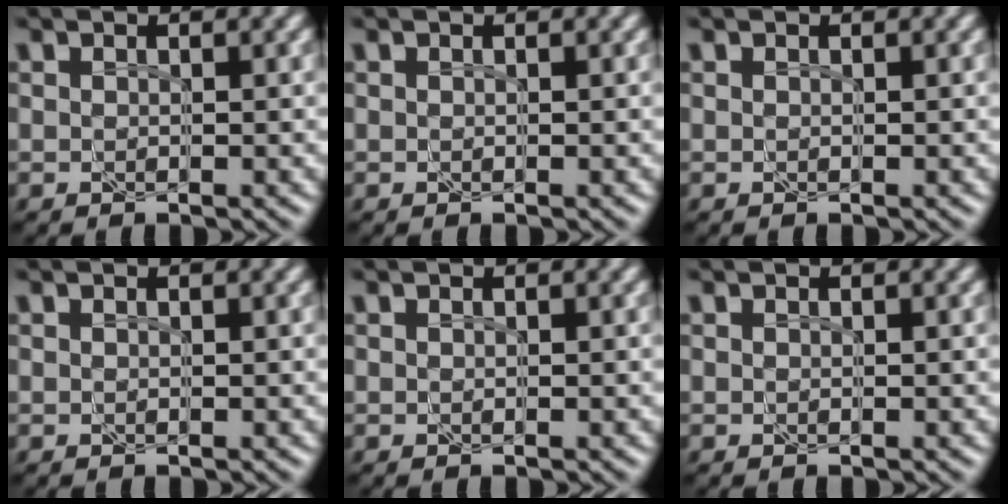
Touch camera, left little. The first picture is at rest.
{"total": 0.0}
{"total": 0.0}
{"total": 0.0}
{"total": 0.0}
{"total": 0.0}